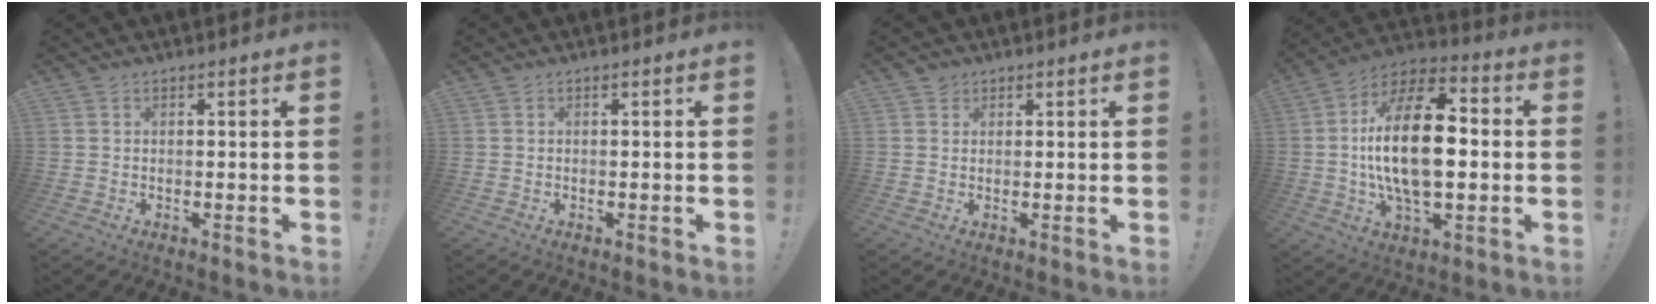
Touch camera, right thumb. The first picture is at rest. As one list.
[{"total": 0.0}, {"total": 2.0, "force": [1.5, 1.3, 0.1], "torque": [0.001, -0.005, 0.028]}, {"total": 22.3, "force": [-0.4, 11.4, 19.2], "torque": [-0.346, 0.000, -0.016]}]